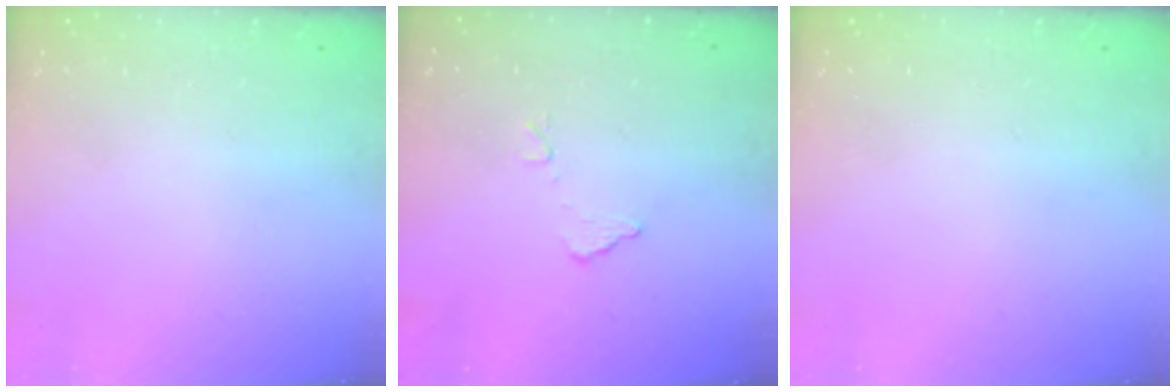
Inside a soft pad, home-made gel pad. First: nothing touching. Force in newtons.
{"total": 7.0, "press": 7.0, "slide": 0.2}
{"total": 0.0}